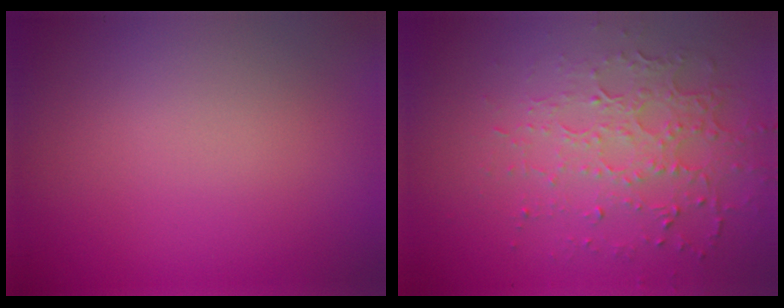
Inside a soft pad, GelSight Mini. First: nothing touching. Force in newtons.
{"total": 4.9, "press": 3.5, "slide": 3.4}